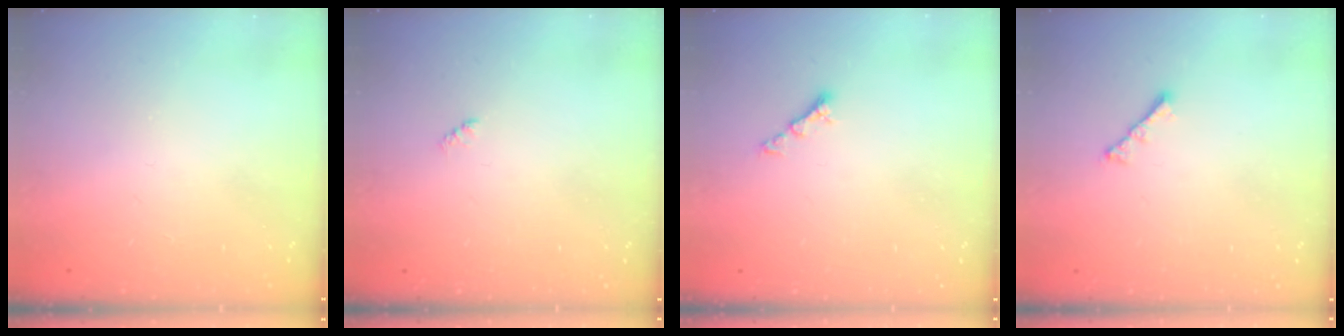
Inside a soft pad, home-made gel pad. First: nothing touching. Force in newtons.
{"total": 1.9, "press": 1.9, "slide": 0.4}
{"total": 3.4, "press": 3.3, "slide": 0.6}
{"total": 2.4, "press": 2.3, "slide": 0.6}